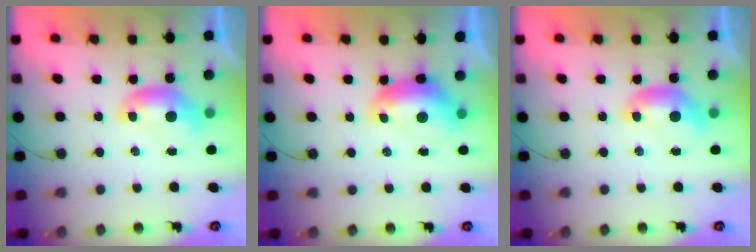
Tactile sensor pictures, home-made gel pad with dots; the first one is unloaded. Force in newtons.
{"total": 1.7, "press": 1.5, "slide": 0.6}
{"total": 0.0}